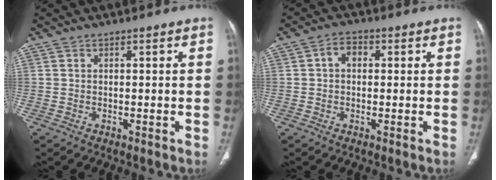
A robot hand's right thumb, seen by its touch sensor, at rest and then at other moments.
{"total": 3.4, "force": [0.5, 2.5, 2.3], "torque": [-0.032, 0.014, 0.004]}